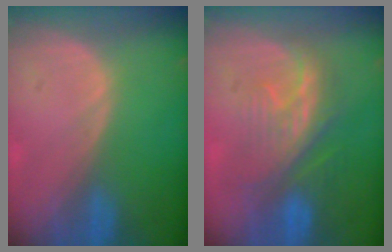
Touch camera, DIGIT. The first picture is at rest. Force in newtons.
{"total": 8.4, "press": 8.1, "slide": 1.9}